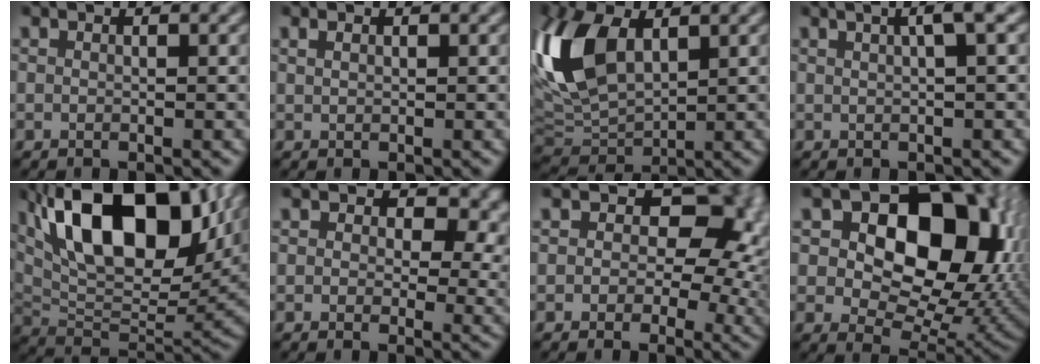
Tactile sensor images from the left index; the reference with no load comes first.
{"total": 0.7, "force": [0.5, 0.4, 0.4], "torque": [-0.012, 0.001, 0.011]}
{"total": 9.7, "force": [2.2, 5.7, 7.6], "torque": [-0.182, 0.014, 0.033]}
{"total": 2.5, "force": [1.0, 0.4, 2.2], "torque": [-0.027, 0.010, 0.015]}
{"total": 15.3, "force": [6.6, 7.3, 11.7], "torque": [-0.190, 0.014, 0.107]}
{"total": 6.6, "force": [1.7, 4.3, 4.7], "torque": [-0.057, -0.004, 0.022]}
{"total": 9.3, "force": [1.8, 6.5, 6.5], "torque": [-0.046, -0.004, 0.017]}
{"total": 15.2, "force": [4.2, 10.0, 10.7], "torque": [-0.133, 0.004, 0.068]}